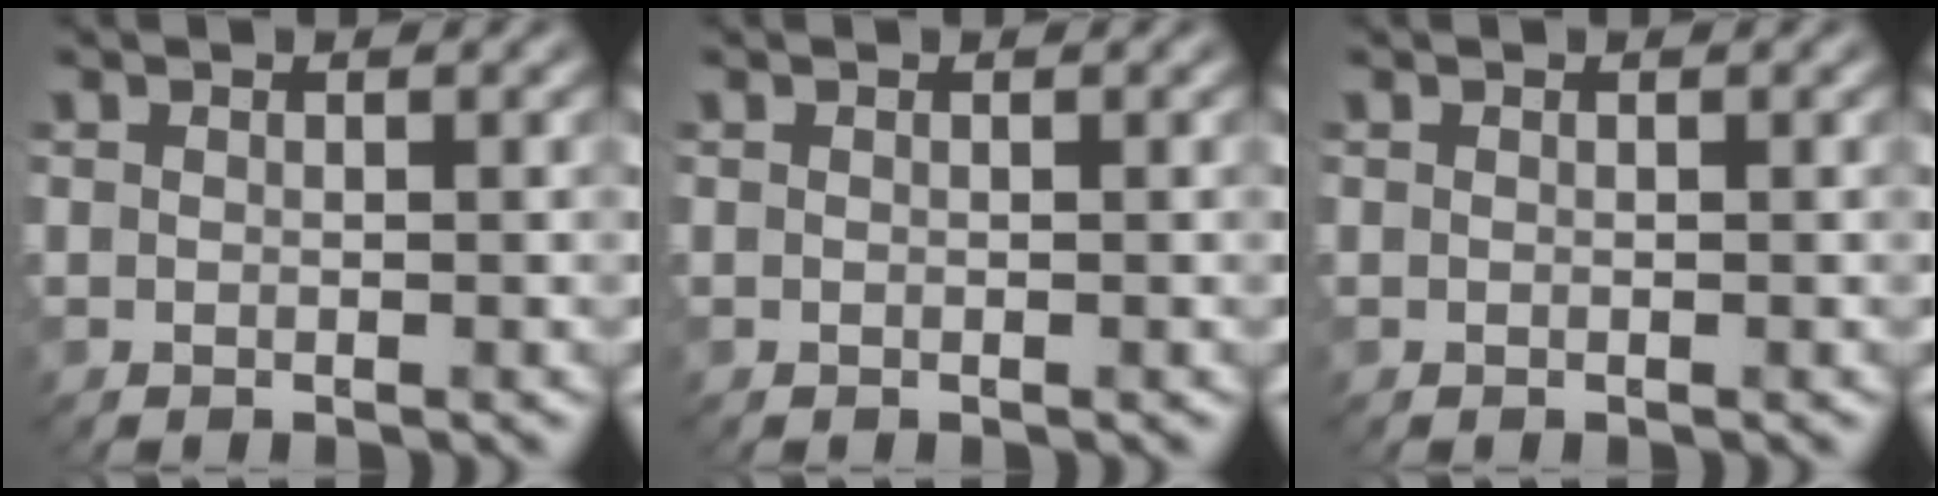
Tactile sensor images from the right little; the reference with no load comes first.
{"total": 0.0}
{"total": 0.0}